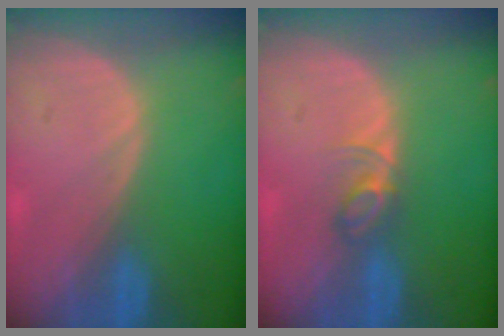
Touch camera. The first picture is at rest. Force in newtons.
{"total": 2.8, "press": 2.8, "slide": 0.4}